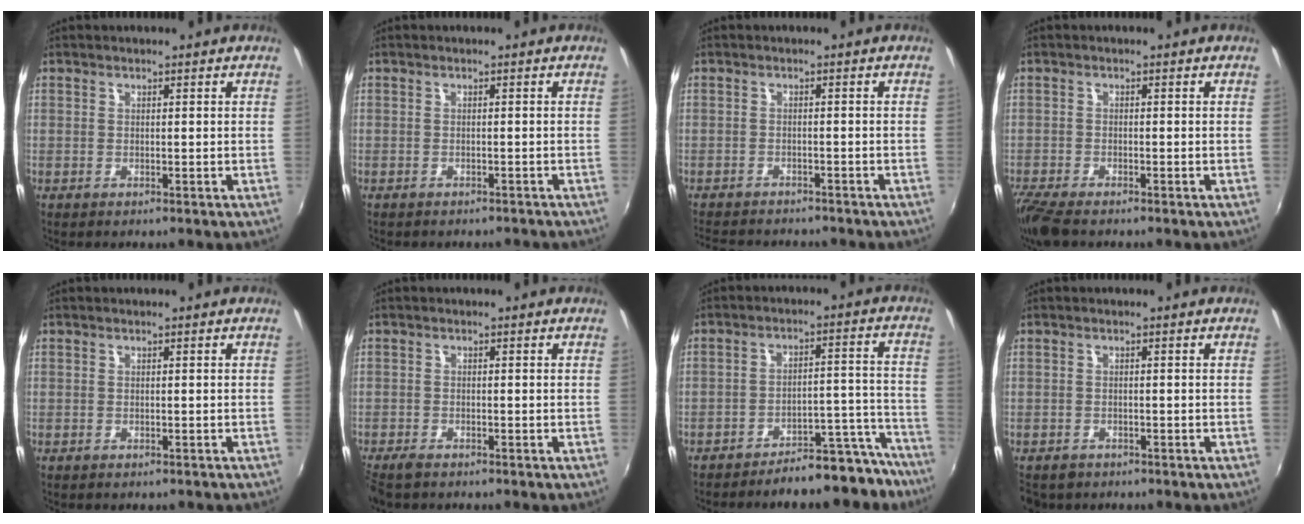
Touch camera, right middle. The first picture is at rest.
{"total": 3.2, "force": [-2.9, 1.1, 1.0], "torque": [-0.018, -0.008, -0.034]}
{"total": 9.2, "force": [-8.2, 2.5, 3.3], "torque": [-0.081, -0.016, -0.122]}
{"total": 6.0, "force": [-4.9, 1.3, 3.2], "torque": [-0.087, -0.030, -0.095]}
{"total": 0.6, "force": [-0.5, 0.3, 0.2], "torque": [-0.003, 0.000, -0.005]}
{"total": 3.3, "force": [-2.8, 1.1, 1.5], "torque": [-0.041, -0.014, -0.055]}
{"total": 14.5, "force": [-13.7, 3.0, 3.4], "torque": [-0.021, 0.052, -0.175]}
{"total": 3.4, "force": [-2.3, 2.2, 1.1], "torque": [-0.033, -0.010, -0.035]}